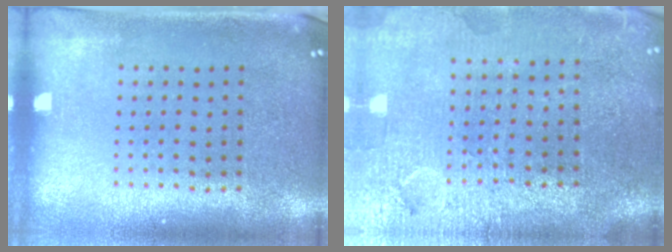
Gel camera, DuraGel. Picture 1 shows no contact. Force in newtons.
{"total": 3.7, "press": 3.4, "slide": 1.4}